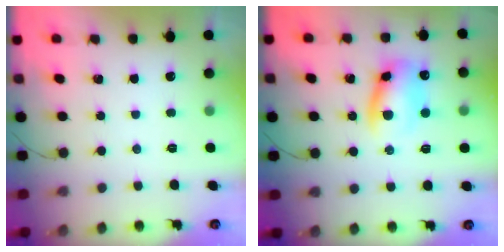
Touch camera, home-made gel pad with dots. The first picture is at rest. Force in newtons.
{"total": 11.2, "press": 11.1, "slide": 1.4}